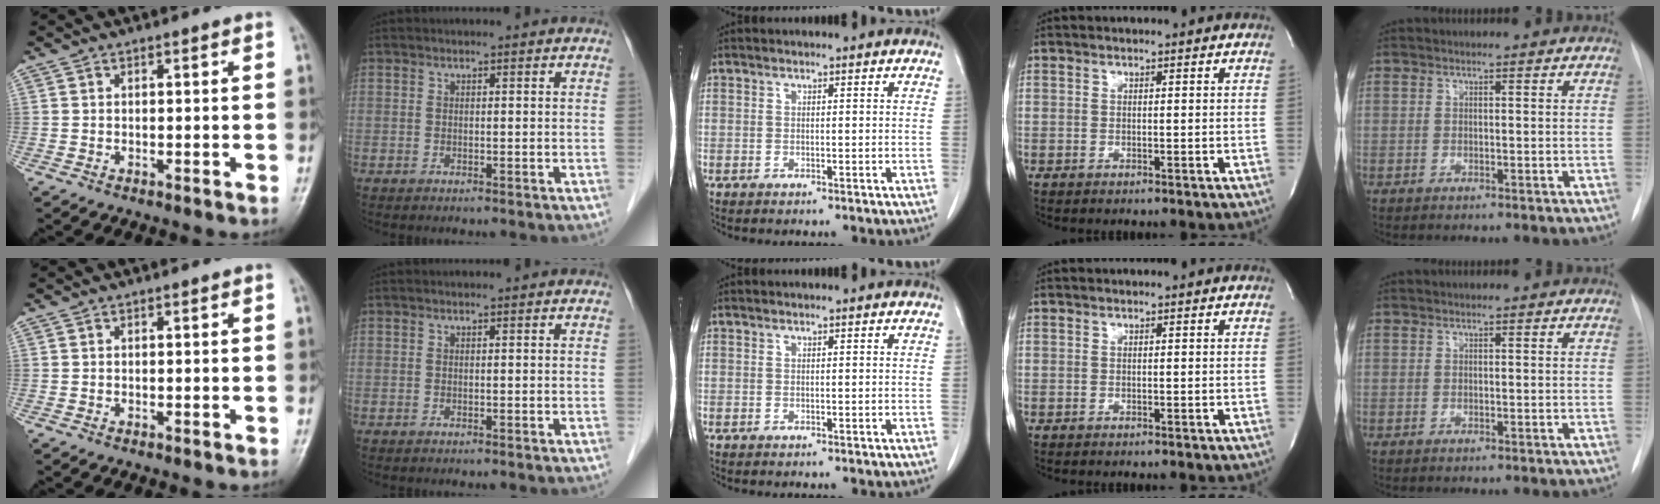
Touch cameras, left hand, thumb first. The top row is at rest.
{}